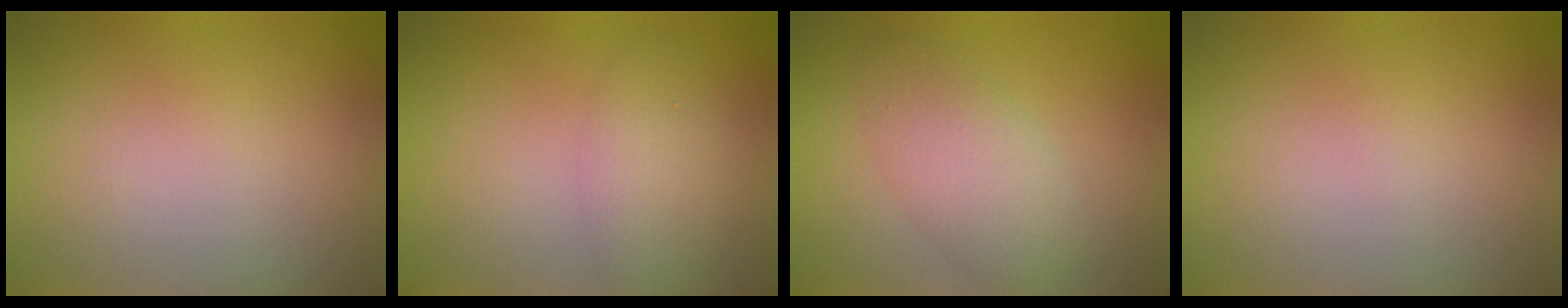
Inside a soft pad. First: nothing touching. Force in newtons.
{"total": 2.8, "press": 2.8, "slide": 0.2}
{"total": 4.1, "press": 4.1, "slide": 0.2}
{"total": 0.0}